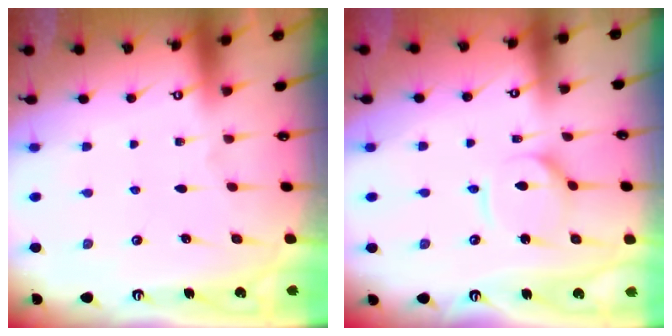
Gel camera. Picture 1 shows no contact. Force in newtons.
{"total": 7.4, "press": 7.3, "slide": 0.8}